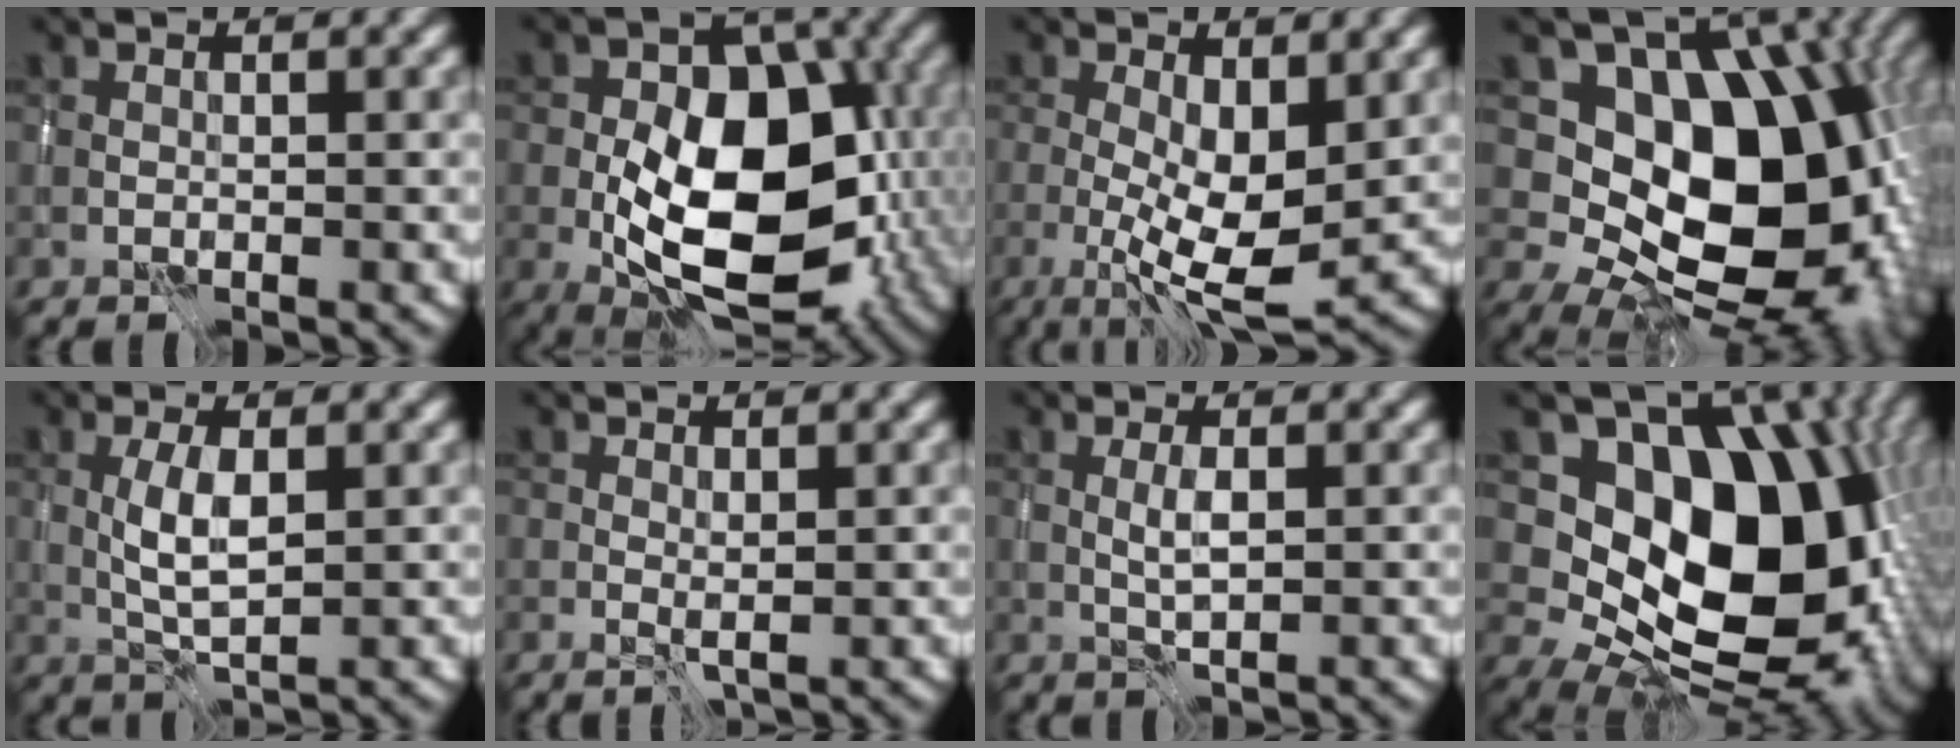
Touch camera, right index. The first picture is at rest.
{"total": 14.5, "force": [-2.9, 9.1, 11.0], "torque": [-0.164, -0.016, -0.049]}
{"total": 7.6, "force": [-0.7, 2.8, 7.0], "torque": [-0.121, -0.012, -0.013]}
{"total": 15.3, "force": [0.1, 10.8, 10.9], "torque": [-0.123, -0.023, 0.004]}
{"total": 3.1, "force": [-0.1, 1.0, 3.0], "torque": [-0.061, 0.002, -0.002]}
{"total": 0.6, "force": [0.1, 0.0, 0.6], "torque": [-0.010, -0.003, 0.001]}
{"total": 1.5, "force": [0.0, 0.2, 1.5], "torque": [-0.032, 0.001, -0.001]}
{"total": 15.4, "force": [1.1, 11.3, 10.4], "torque": [-0.137, -0.026, 0.018]}